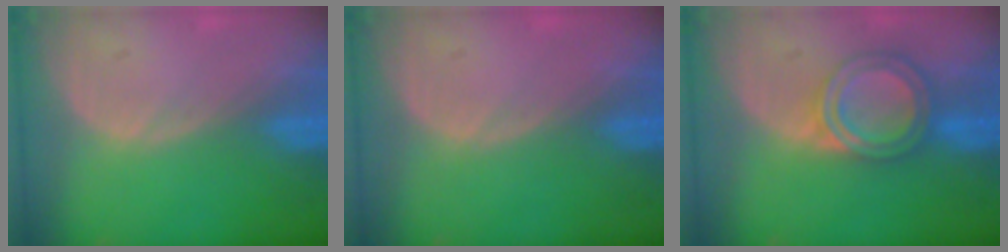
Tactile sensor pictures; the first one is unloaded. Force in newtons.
{"total": 0.6, "press": 0.0, "slide": 0.6}
{"total": 6.1, "press": 5.5, "slide": 2.6}